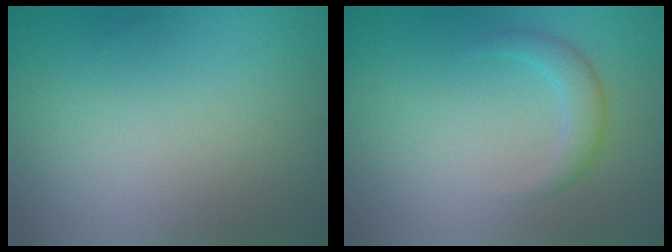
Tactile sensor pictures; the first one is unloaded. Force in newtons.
{"total": 2.2, "press": 2.2, "slide": 0.1}